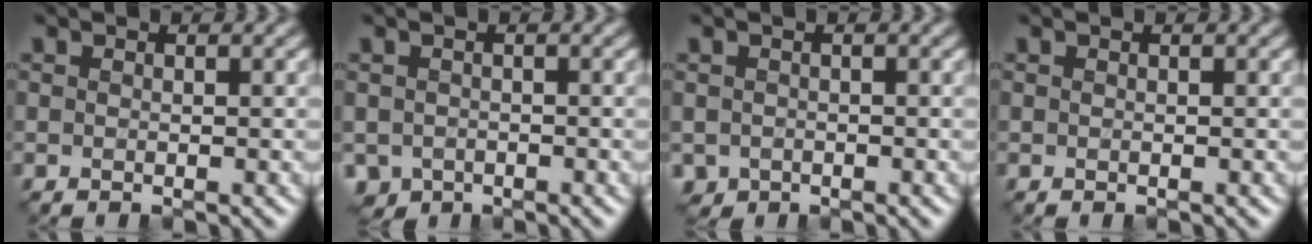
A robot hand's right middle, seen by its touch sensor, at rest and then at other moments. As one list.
[{"total": 2.0, "force": [-1.2, 1.5, 0.6], "torque": [-0.009, -0.010, -0.025]}, {"total": 1.3, "force": [-0.6, 1.1, 0.2], "torque": [-0.003, -0.009, -0.014]}, {"total": 0.0}]